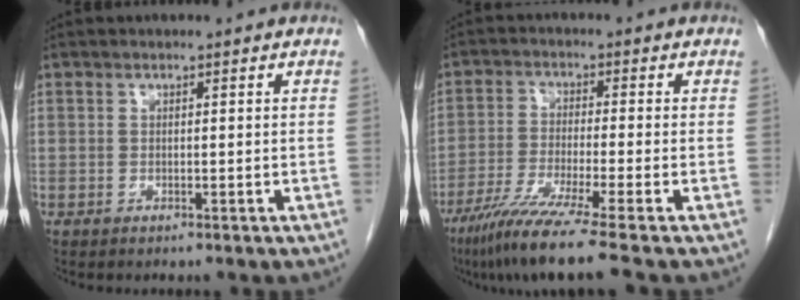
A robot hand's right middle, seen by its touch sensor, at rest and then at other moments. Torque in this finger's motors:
{"motor_torque": [1.22, -0.92, 0.36, 0.10]}